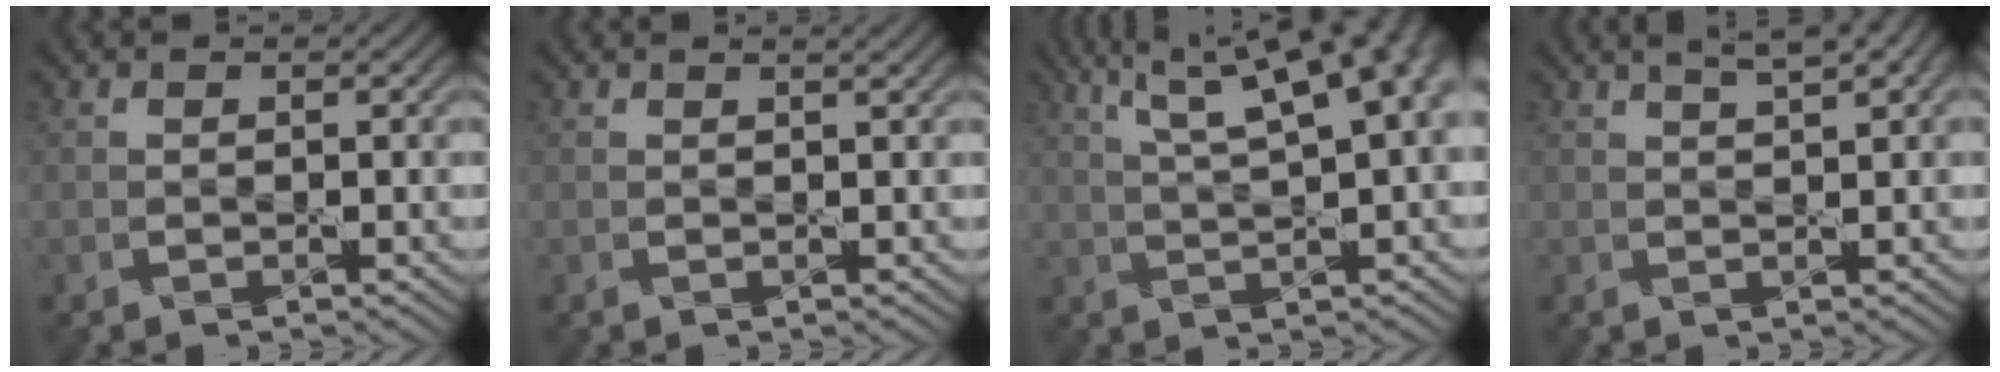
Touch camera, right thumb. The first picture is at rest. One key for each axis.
{"total": 1.0, "fx": 0.8, "fy": 0.1, "fz": 0.6, "tx": -0.011, "ty": -0.002, "tz": 0.004}
{"total": 15.8, "fx": 6.4, "fy": 5.3, "fz": 13.4, "tx": -0.193, "ty": 0.060, "tz": 0.085}
{"total": 4.8, "fx": 2.8, "fy": 1.1, "fz": 3.7, "tx": -0.056, "ty": 0.015, "tz": 0.028}